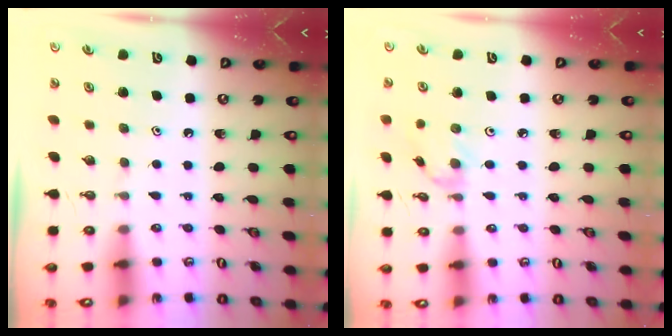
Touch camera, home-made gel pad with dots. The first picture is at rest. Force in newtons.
{"total": 1.0, "press": 1.0, "slide": 0.3}